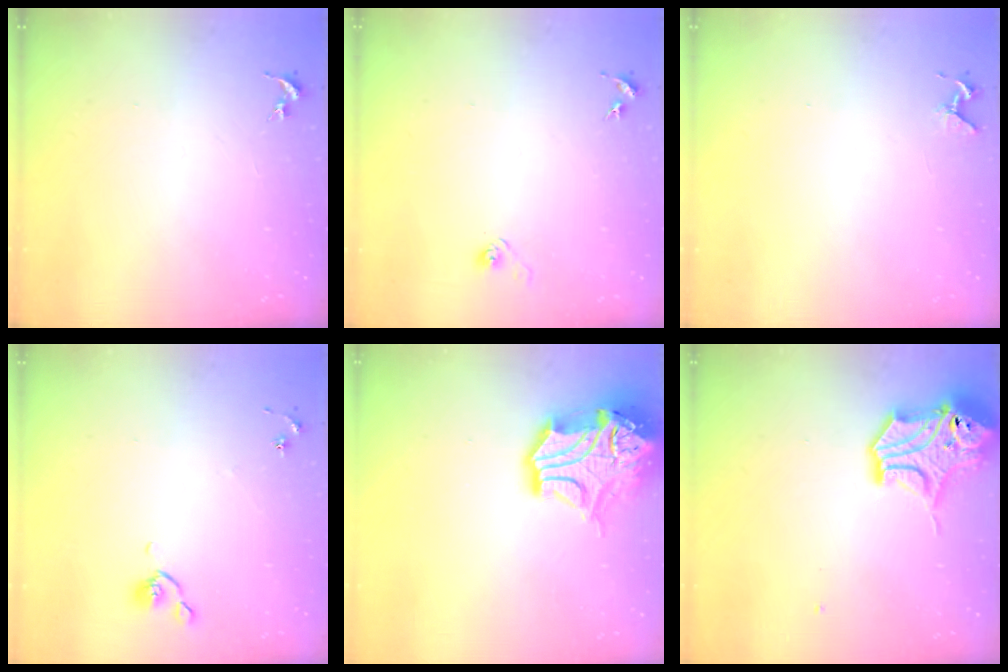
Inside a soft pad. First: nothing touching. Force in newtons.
{"total": 3.0, "press": 2.9, "slide": 0.9}
{"total": 4.2, "press": 4.2, "slide": 0.4}
{"total": 4.4, "press": 4.3, "slide": 0.8}
{"total": 17.4, "press": 17.2, "slide": 2.6}
{"total": 14.8, "press": 14.7, "slide": 2.2}